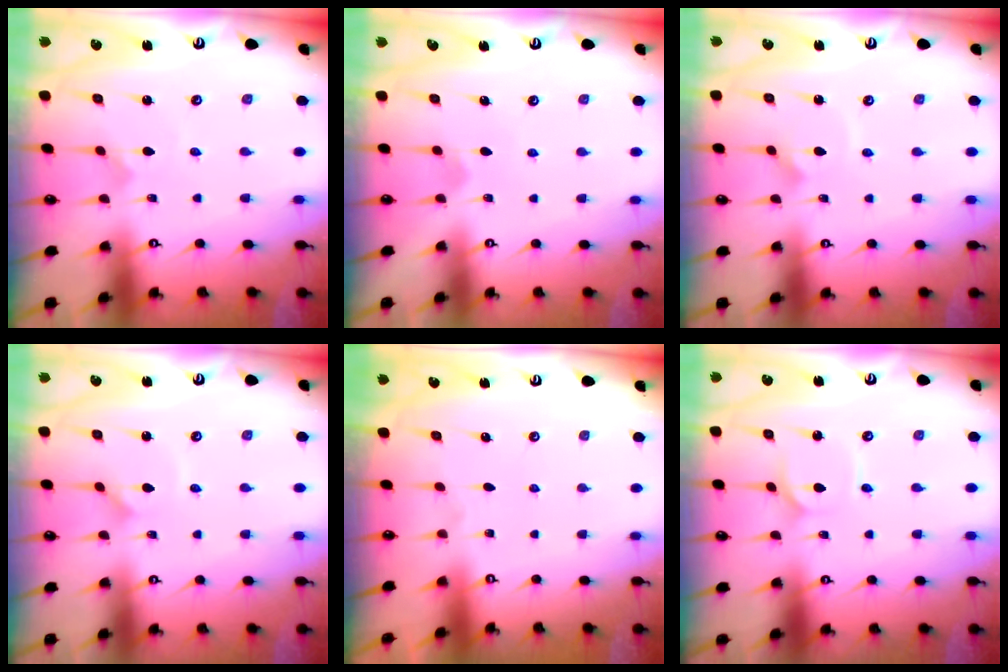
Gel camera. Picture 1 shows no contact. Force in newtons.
{"total": 4.6, "press": 4.6, "slide": 0.7}
{"total": 2.2, "press": 2.2, "slide": 0.1}
{"total": 0.9, "press": 0.9, "slide": 0.0}
{"total": 0.0}
{"total": 2.4, "press": 2.4, "slide": 0.3}